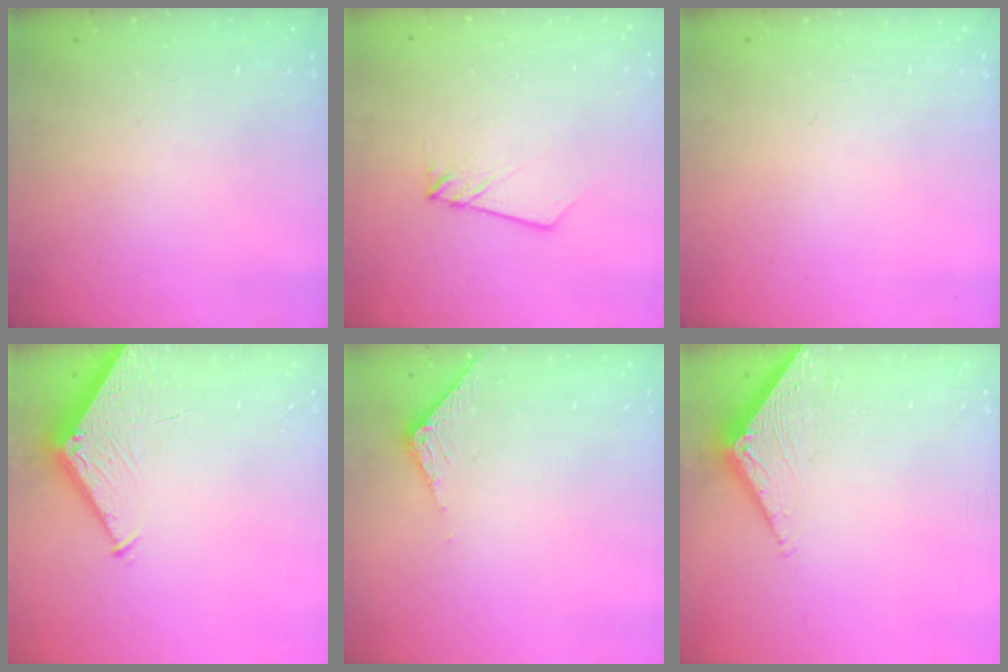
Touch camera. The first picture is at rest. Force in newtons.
{"total": 1.9, "press": 1.9, "slide": 0.2}
{"total": 0.0}
{"total": 4.2, "press": 4.2, "slide": 0.5}
{"total": 3.4, "press": 3.4, "slide": 0.2}
{"total": 2.8, "press": 2.8, "slide": 0.3}